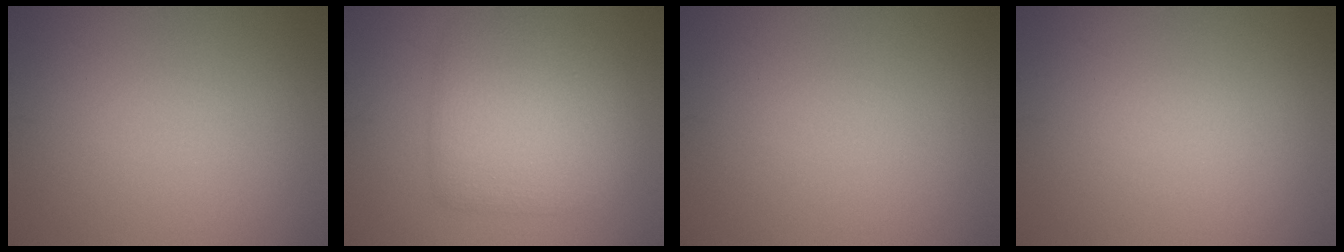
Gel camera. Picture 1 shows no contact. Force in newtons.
{"total": 5.8, "press": 5.8, "slide": 0.3}
{"total": 0.0}
{"total": 0.0}